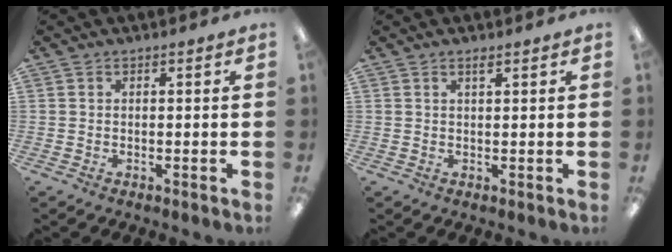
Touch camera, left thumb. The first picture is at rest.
{"total": 1.2, "force": [1.0, 0.2, 0.7], "torque": [-0.015, 0.000, 0.018]}